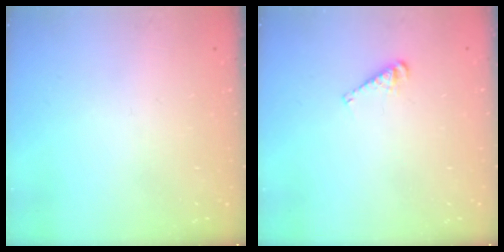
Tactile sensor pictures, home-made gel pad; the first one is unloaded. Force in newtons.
{"total": 4.9, "press": 4.8, "slide": 0.6}